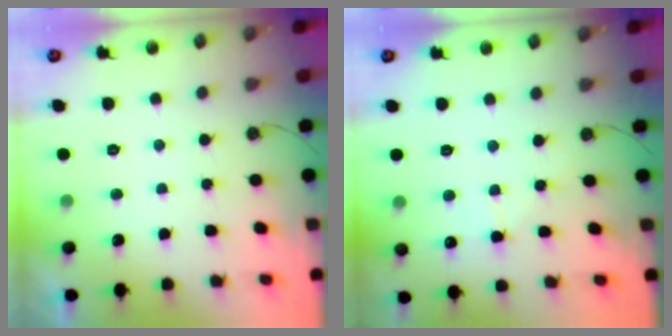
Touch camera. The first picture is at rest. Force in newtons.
{"total": 3.0, "press": 2.9, "slide": 0.5}